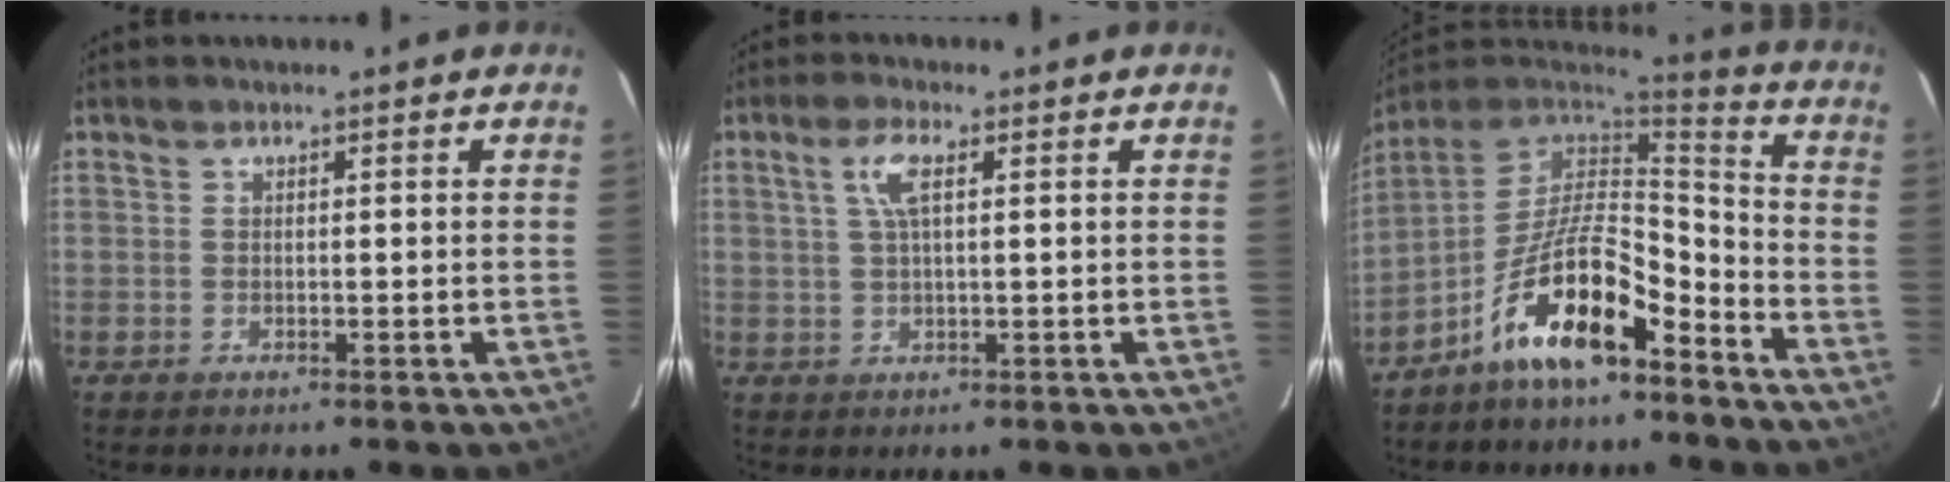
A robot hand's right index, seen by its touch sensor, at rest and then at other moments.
{"total": 4.2, "force": [1.4, 1.0, 3.8], "torque": [-0.078, 0.006, 0.027]}
{"total": 15.0, "force": [-8.8, 5.0, 11.1], "torque": [-0.212, 0.013, -0.163]}